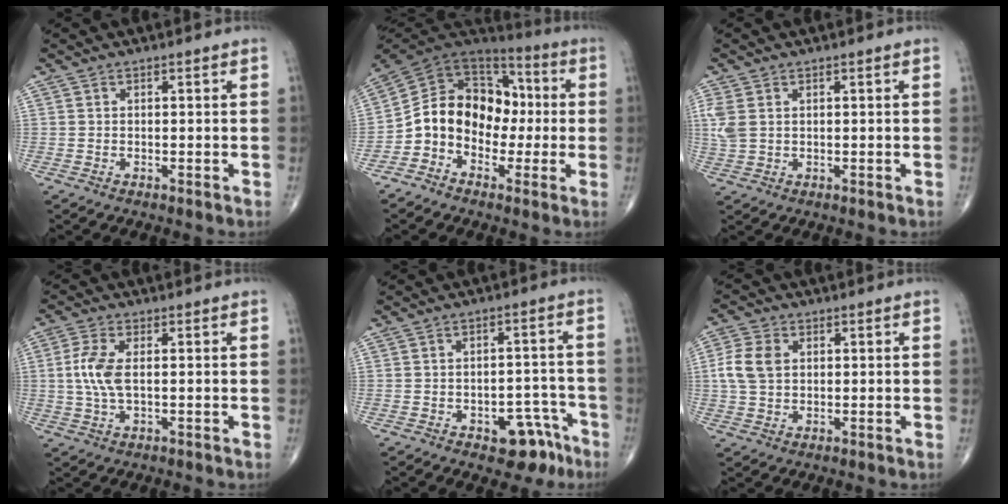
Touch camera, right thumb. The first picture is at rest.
{"total": 15.2, "force": [-2.4, 12.0, 9.0], "torque": [-0.119, 0.059, -0.053]}
{"total": 4.2, "force": [1.0, 2.8, 3.0], "torque": [-0.090, 0.006, 0.027]}
{"total": 6.3, "force": [0.5, 2.8, 5.6], "torque": [-0.138, 0.004, 0.007]}
{"total": 8.1, "force": [-4.7, 4.5, 4.8], "torque": [-0.027, 0.045, -0.056]}
{"total": 6.6, "force": [1.1, 4.7, 4.5], "torque": [-0.096, 0.006, 0.019]}